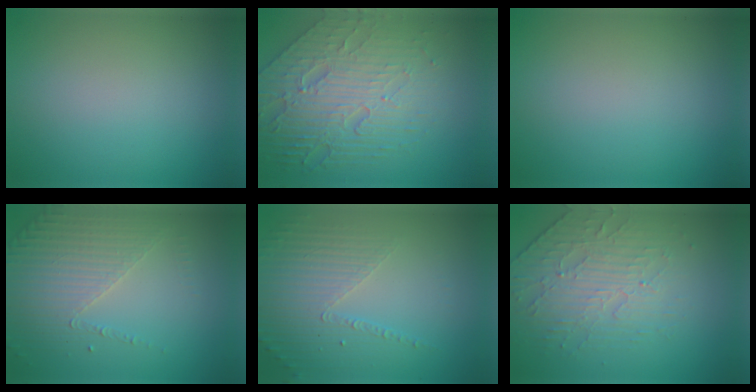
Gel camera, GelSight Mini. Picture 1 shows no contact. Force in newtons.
{"total": 8.1, "press": 5.6, "slide": 5.9}
{"total": 0.0}
{"total": 4.2, "press": 3.1, "slide": 2.9}
{"total": 5.2, "press": 3.1, "slide": 4.1}
{"total": 4.4, "press": 3.4, "slide": 2.7}